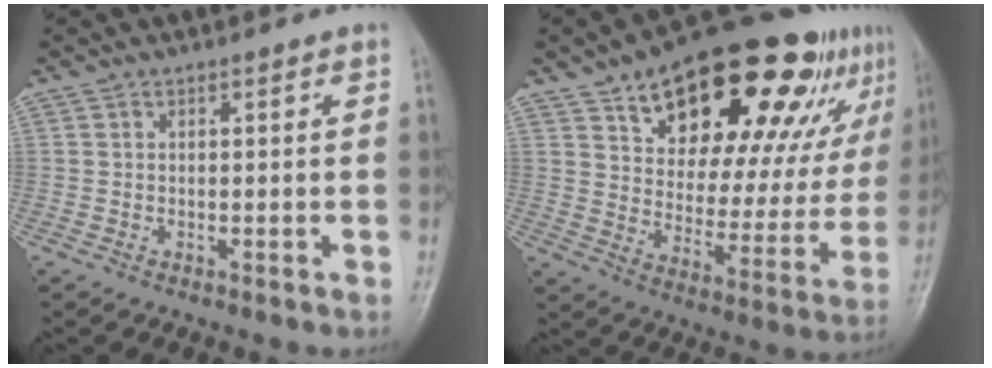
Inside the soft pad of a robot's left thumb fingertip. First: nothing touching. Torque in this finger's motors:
{"motor_torque": [1.69, 1.69, 1.72, -1.05, 0.25]}